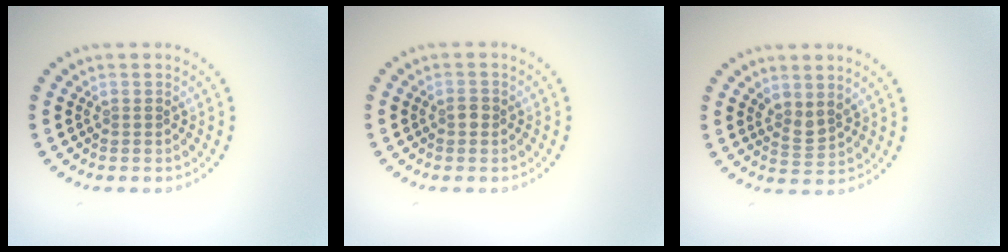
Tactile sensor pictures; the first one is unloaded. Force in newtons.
{"total": 0.9, "press": 0.9, "slide": 0.2}
{"total": 1.9, "press": 1.4, "slide": 1.2}